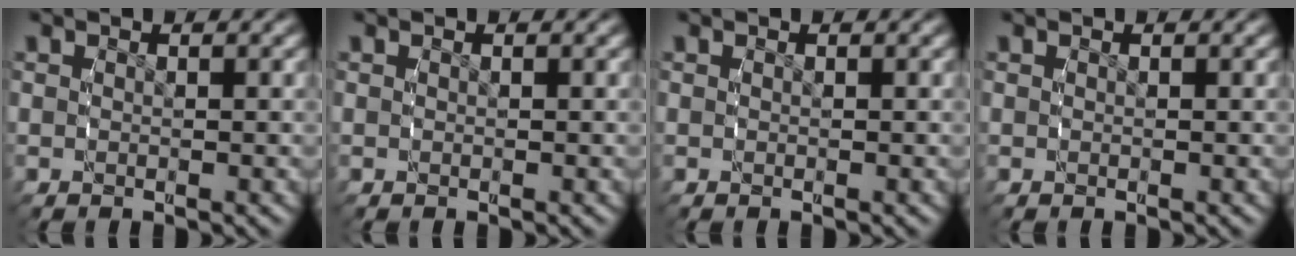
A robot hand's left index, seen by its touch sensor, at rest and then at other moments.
{"total": 0.0}
{"total": 0.0}
{"total": 0.0}